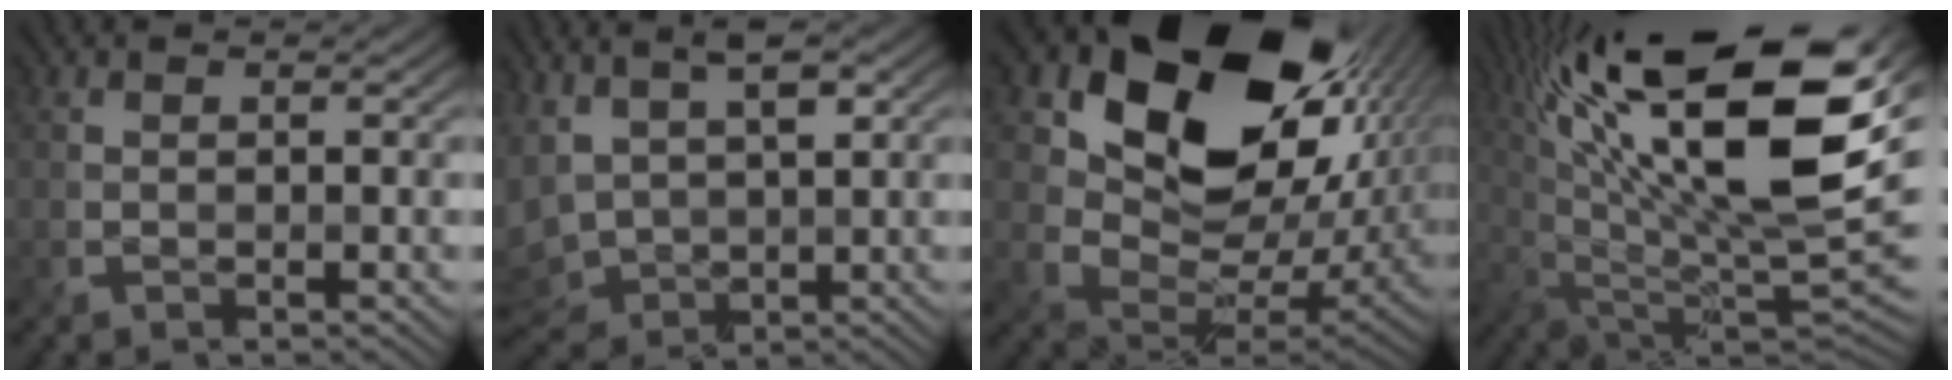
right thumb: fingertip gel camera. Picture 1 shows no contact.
{"total": 8.5, "force": [2.4, 4.7, 6.6], "torque": [-0.175, 0.000, 0.047]}
{"total": 18.7, "force": [8.0, 12.4, 11.5], "torque": [-0.180, 0.003, 0.156]}
{"total": 20.8, "force": [8.3, 7.6, 17.6], "torque": [-0.303, 0.036, 0.132]}